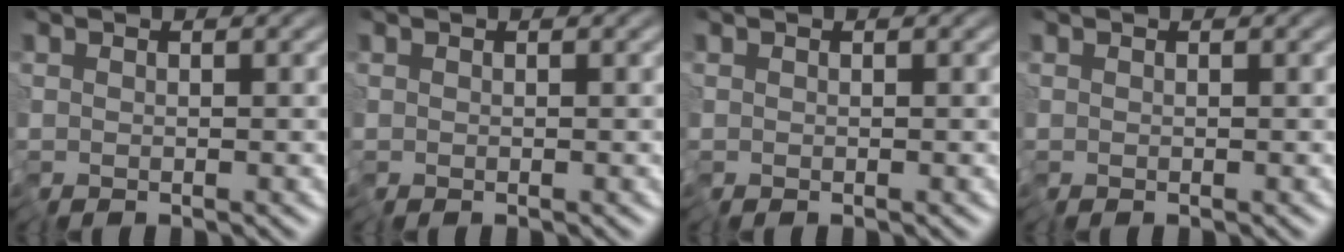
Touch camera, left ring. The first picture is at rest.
{"total": 0.0}
{"total": 0.0}
{"total": 0.0}